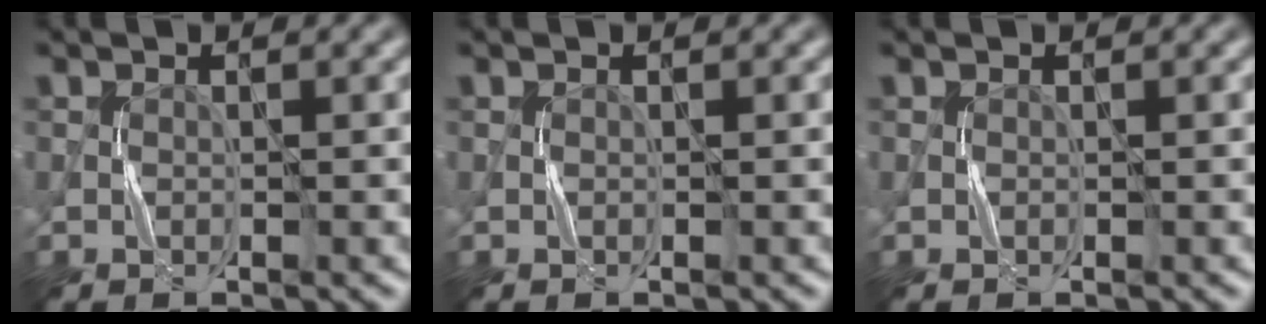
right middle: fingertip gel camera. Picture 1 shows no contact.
{"total": 0.0}
{"total": 0.0}